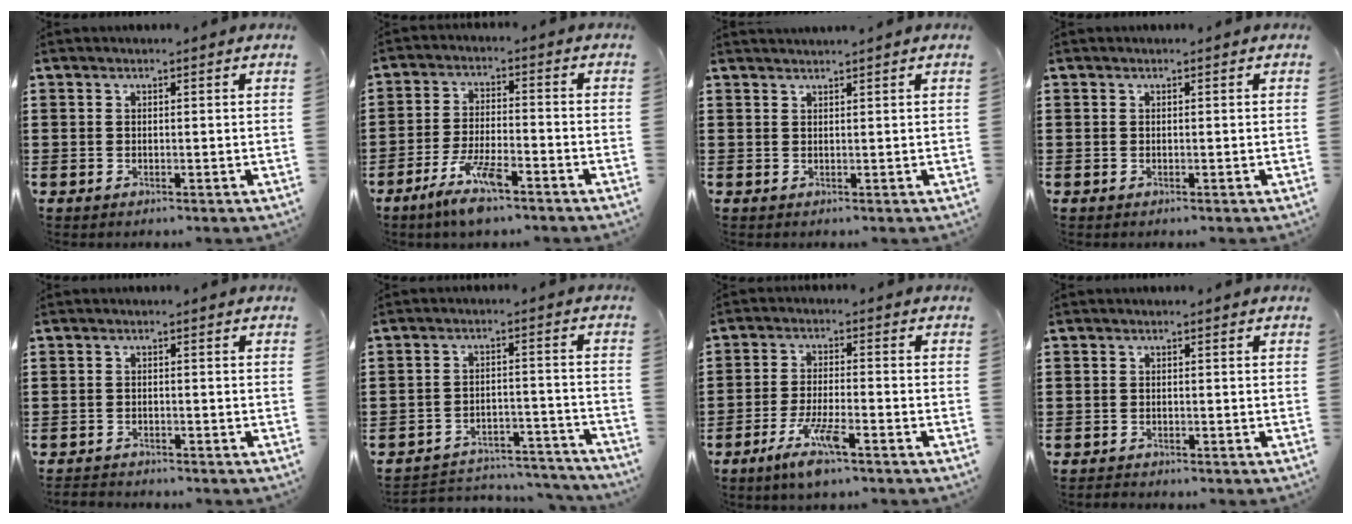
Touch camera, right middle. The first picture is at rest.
{"total": 7.8, "force": [-5.2, 1.7, 5.7], "torque": [-0.122, -0.009, -0.097]}
{"total": 1.1, "force": [1.0, -0.3, 0.1], "torque": [-0.003, -0.004, 0.021]}
{"total": 0.0}
{"total": 1.5, "force": [-1.5, 0.1, -0.1], "torque": [-0.004, 0.000, -0.033]}
{"total": 4.3, "force": [-4.2, 0.7, 0.8], "torque": [-0.027, -0.001, -0.089]}
{"total": 7.1, "force": [-4.4, 1.0, 5.6], "torque": [-0.121, -0.017, -0.081]}
{"total": 0.9, "force": [-0.9, 0.2, -0.1], "torque": [0.000, 0.002, -0.021]}